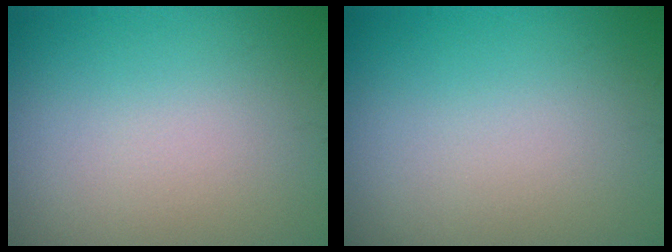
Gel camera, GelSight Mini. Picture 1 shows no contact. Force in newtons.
{"total": 0.0}